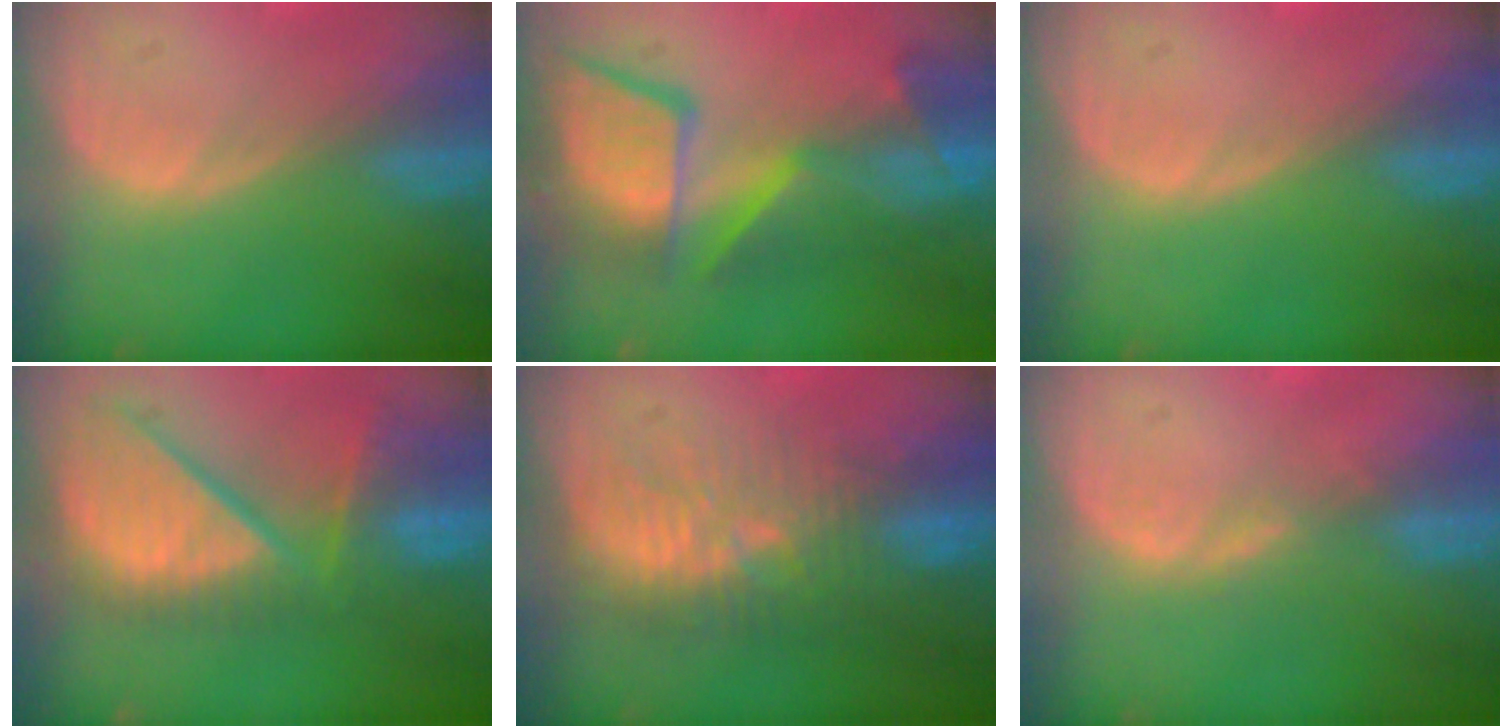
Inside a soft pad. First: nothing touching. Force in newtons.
{"total": 12.2, "press": 11.1, "slide": 5.1}
{"total": 0.0}
{"total": 11.5, "press": 10.4, "slide": 5.0}
{"total": 9.5, "press": 9.0, "slide": 2.8}
{"total": 1.9, "press": 1.5, "slide": 1.1}